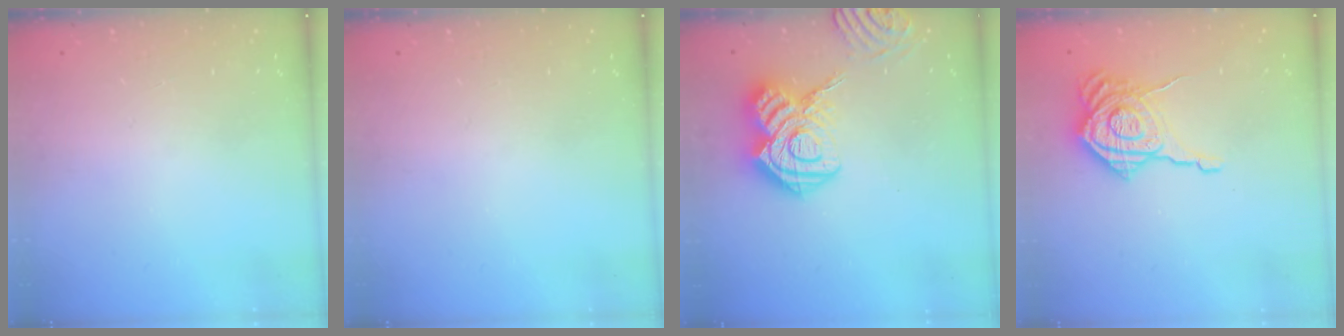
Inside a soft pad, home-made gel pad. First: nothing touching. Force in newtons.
{"total": 0.0}
{"total": 18.1, "press": 18.1, "slide": 1.7}
{"total": 16.7, "press": 16.6, "slide": 1.2}